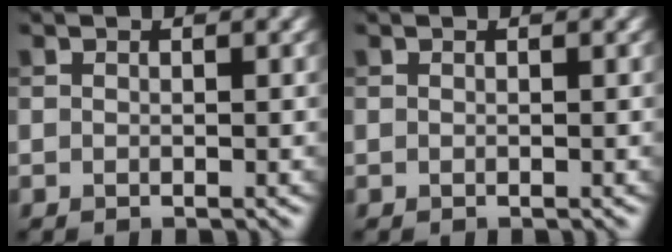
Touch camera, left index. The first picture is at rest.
{"total": 0.0}